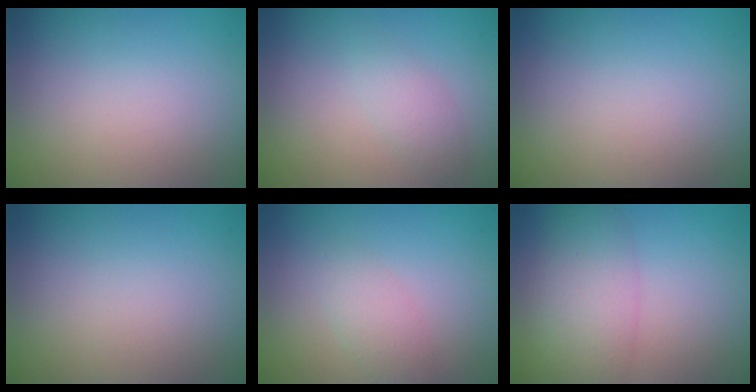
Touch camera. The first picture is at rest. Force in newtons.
{"total": 1.4, "press": 1.4, "slide": 0.1}
{"total": 0.0}
{"total": 0.0}
{"total": 1.8, "press": 1.8, "slide": 0.0}
{"total": 5.1, "press": 5.1, "slide": 0.1}